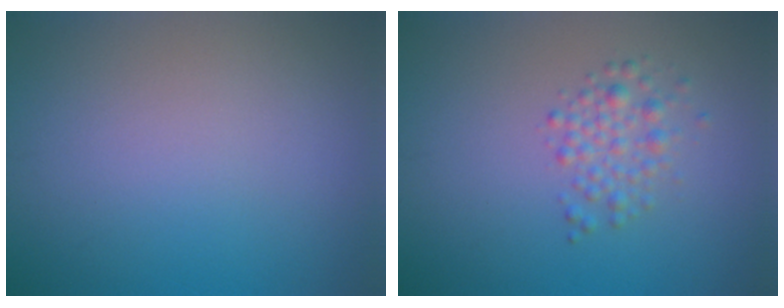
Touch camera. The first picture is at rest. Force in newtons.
{"total": 2.2, "press": 2.2, "slide": 0.1}